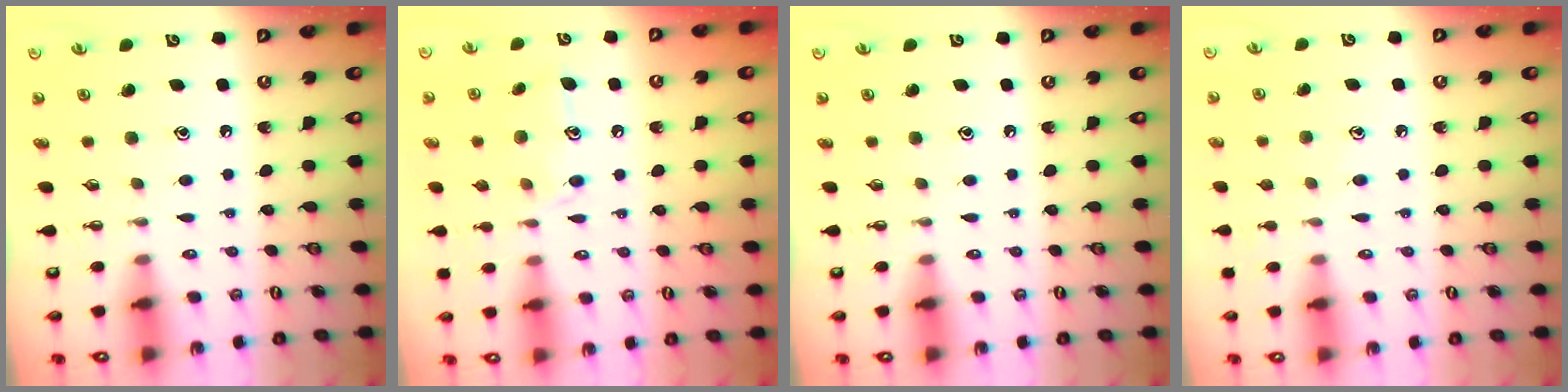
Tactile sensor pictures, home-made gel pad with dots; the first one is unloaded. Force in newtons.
{"total": 11.9, "press": 11.9, "slide": 0.9}
{"total": 0.0}
{"total": 3.8, "press": 3.8, "slide": 0.3}